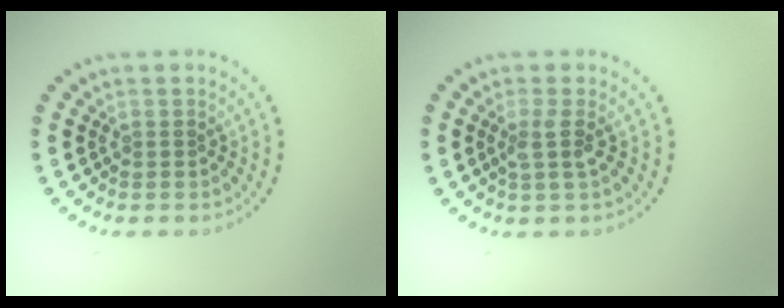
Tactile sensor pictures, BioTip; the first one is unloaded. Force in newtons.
{"total": 1.7, "press": 1.3, "slide": 1.2}